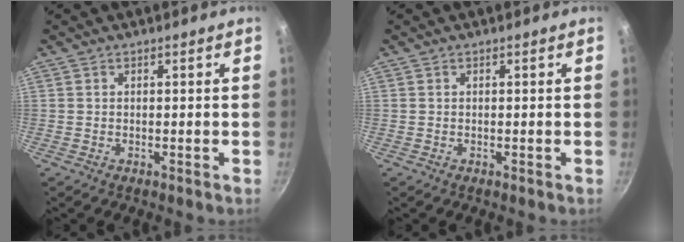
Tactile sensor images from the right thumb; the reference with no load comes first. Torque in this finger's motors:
{"motor_torque": [0.01, 0.01, -0.24, 0.21, 0.00]}